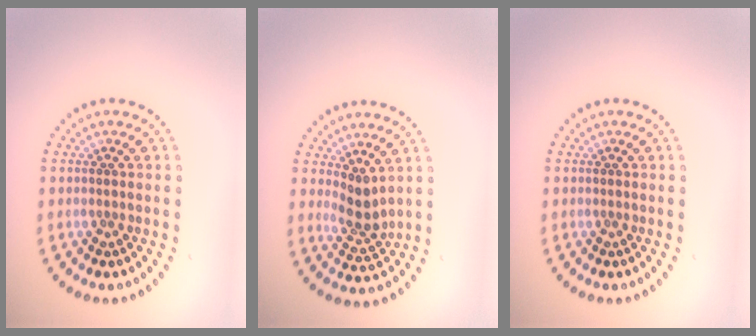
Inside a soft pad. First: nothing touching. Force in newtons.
{"total": 2.2, "press": 1.7, "slide": 1.4}
{"total": 0.0}